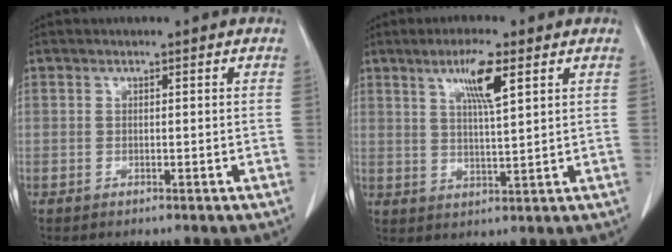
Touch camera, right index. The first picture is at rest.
{"total": 6.6, "force": [3.3, 0.4, 5.7], "torque": [-0.104, -0.001, 0.058]}